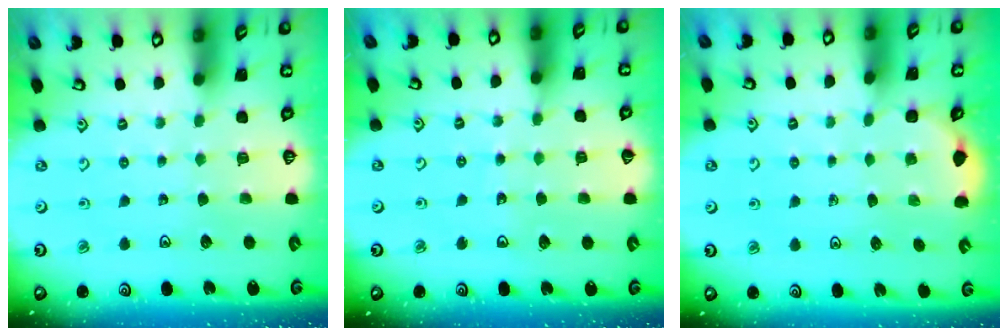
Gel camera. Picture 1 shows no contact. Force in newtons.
{"total": 3.8, "press": 3.8, "slide": 0.4}
{"total": 2.0, "press": 1.7, "slide": 1.1}